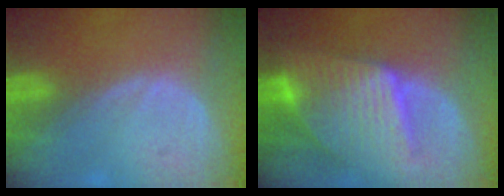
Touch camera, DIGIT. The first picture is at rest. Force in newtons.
{"total": 9.5, "press": 9.5, "slide": 0.8}